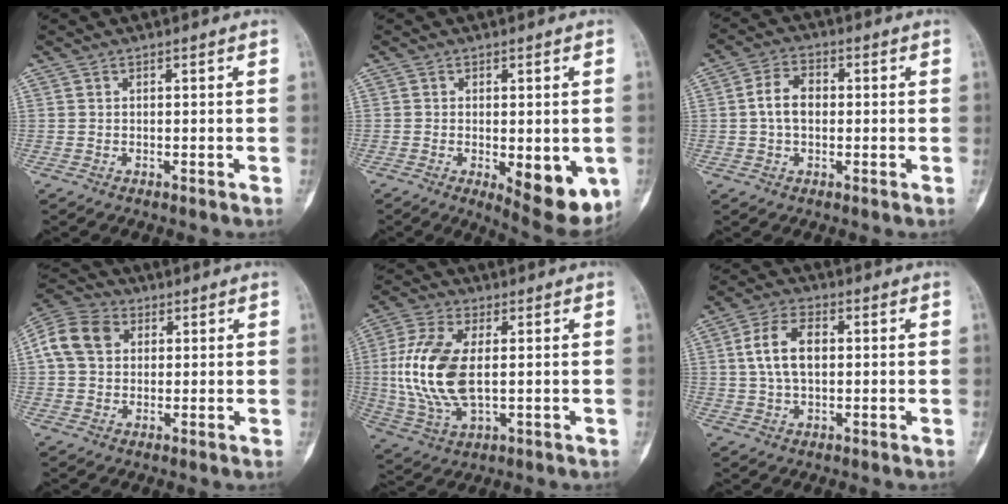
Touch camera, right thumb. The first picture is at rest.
{"total": 11.2, "force": [-3.1, 4.4, 9.9], "torque": [-0.113, -0.017, -0.031]}
{"total": 6.1, "force": [0.1, 4.2, 4.4], "torque": [-0.073, 0.016, -0.005]}
{"total": 10.5, "force": [2.6, 8.2, 6.1], "torque": [-0.114, 0.019, 0.041]}
{"total": 15.2, "force": [0.8, 7.9, 12.9], "torque": [-0.277, -0.005, 0.020]}
{"total": 8.7, "force": [1.3, 5.1, 7.0], "torque": [-0.124, 0.012, 0.024]}